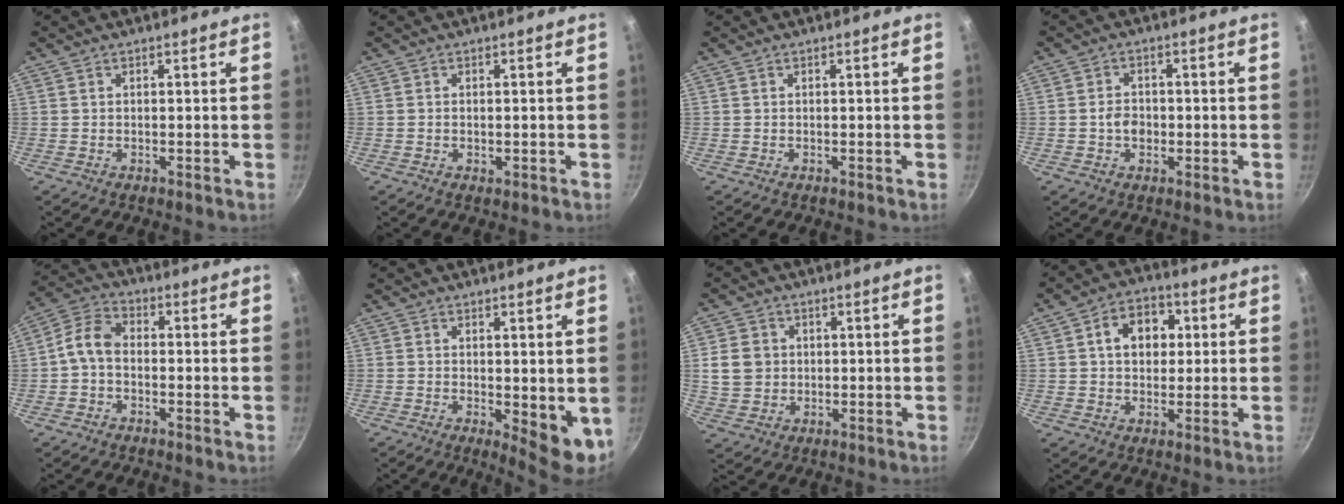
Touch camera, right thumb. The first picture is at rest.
{"total": 0.9, "force": [-0.1, 0.6, 0.7], "torque": [-0.009, 0.000, -0.002]}
{"total": 0.0}
{"total": 3.8, "force": [-0.7, 2.8, 2.4], "torque": [-0.027, 0.009, -0.013]}
{"total": 6.1, "force": [-1.1, 4.2, 4.3], "torque": [-0.084, 0.030, -0.036]}
{"total": 6.9, "force": [0.0, 2.8, 6.4], "torque": [-0.070, -0.011, 0.008]}
{"total": 6.9, "force": [0.8, 6.1, 3.2], "torque": [-0.039, 0.001, 0.017]}
{"total": 9.7, "force": [2.0, 7.2, 6.1], "torque": [-0.059, 0.011, 0.020]}